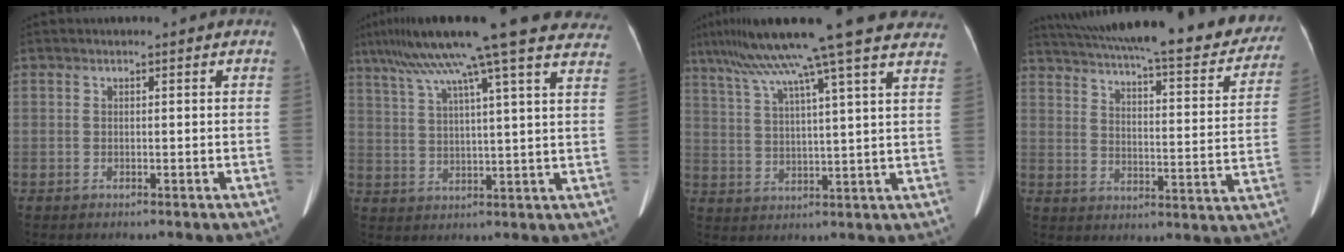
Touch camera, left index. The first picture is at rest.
{"total": 28.6, "force": [23.3, 1.2, 16.5], "torque": [-0.248, 0.012, 0.309]}
{"total": 24.7, "force": [20.0, 0.1, 14.4], "torque": [-0.249, 0.015, 0.275]}
{"total": 31.8, "force": [27.2, 5.4, 15.5], "torque": [-0.252, -0.048, 0.341]}